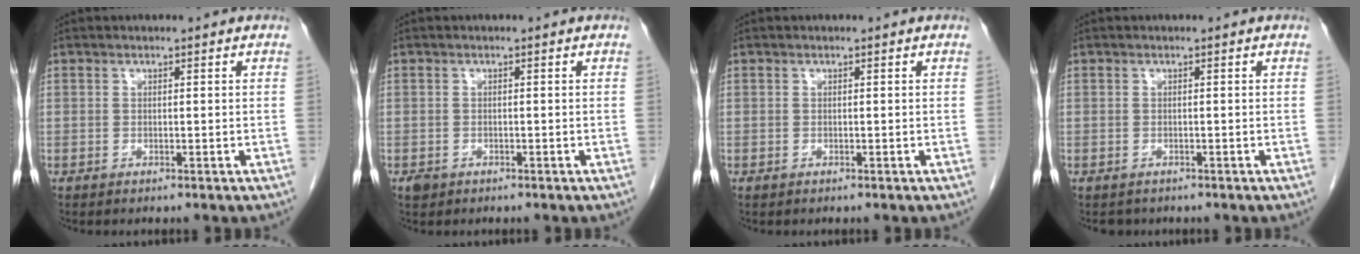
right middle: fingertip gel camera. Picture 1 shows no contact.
{"total": 1.2, "force": [-0.7, 1.0, 0.4], "torque": [-0.008, 0.003, -0.007]}
{"total": 0.0}
{"total": 1.3, "force": [-1.0, 0.9, 0.1], "torque": [-0.009, 0.001, -0.011]}